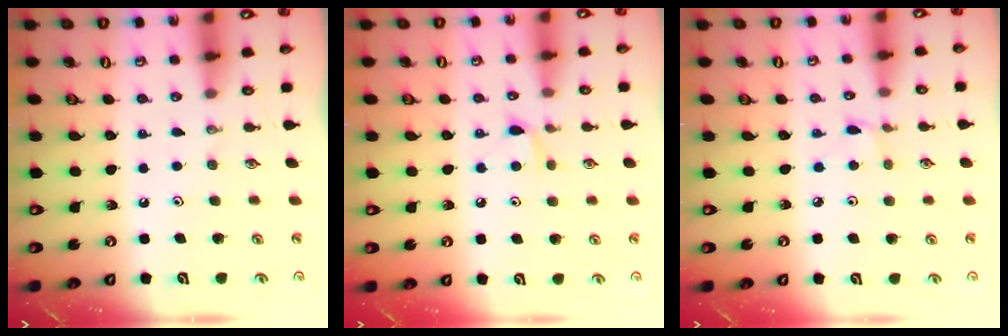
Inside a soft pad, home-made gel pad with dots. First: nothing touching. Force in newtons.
{"total": 6.0, "press": 5.9, "slide": 0.9}
{"total": 0.8, "press": 0.8, "slide": 0.1}